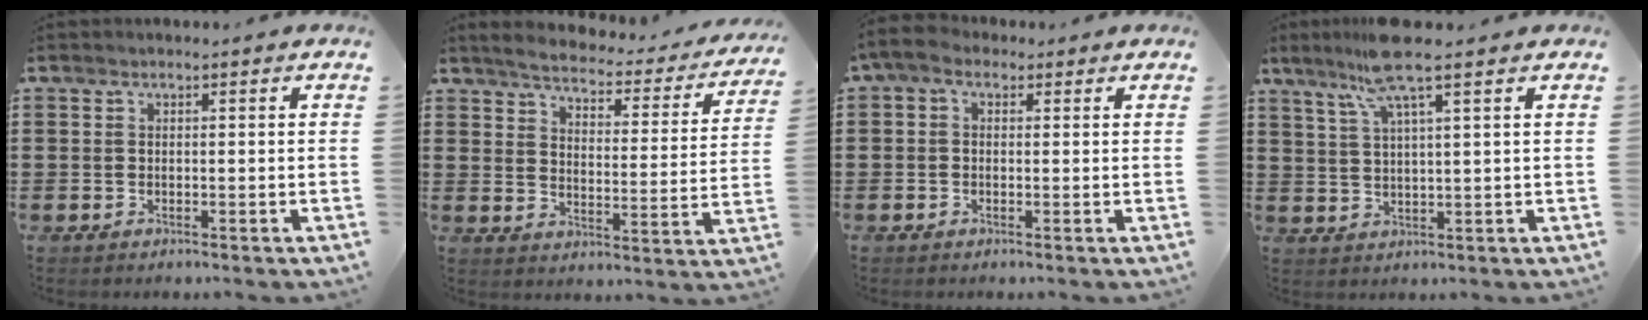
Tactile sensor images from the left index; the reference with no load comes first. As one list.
[{"total": 3.4, "force": [3.2, 0.2, 1.1], "torque": [-0.044, -0.028, 0.046]}, {"total": 2.7, "force": [0.5, 1.7, 2.1], "torque": [-0.051, 0.006, 0.006]}, {"total": 7.8, "force": [5.3, 0.2, 5.7], "torque": [-0.126, -0.001, 0.095]}]